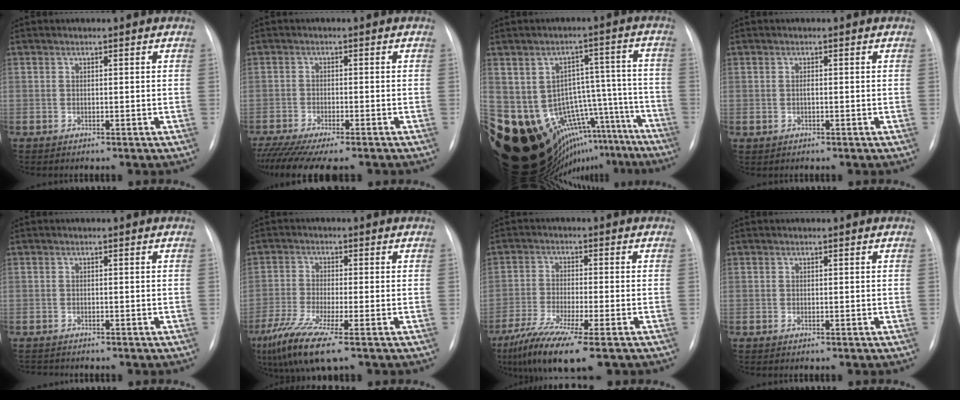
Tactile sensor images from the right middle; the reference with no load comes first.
{"total": 12.0, "force": [-10.1, 1.7, 6.3], "torque": [-0.097, -0.020, -0.154]}
{"total": 28.2, "force": [-19.2, 14.9, 14.2], "torque": [-0.225, 0.043, -0.237]}
{"total": 0.5, "force": [-0.1, 0.2, 0.5], "torque": [-0.013, 0.002, 0.000]}
{"total": 1.5, "force": [-1.4, 0.3, 0.1], "torque": [-0.001, -0.005, -0.020]}
{"total": 8.9, "force": [-5.4, 0.5, 7.0], "torque": [-0.143, -0.027, -0.103]}
{"total": 11.0, "force": [-7.3, 0.8, 8.3], "torque": [-0.151, -0.028, -0.124]}
{"total": 0.0}